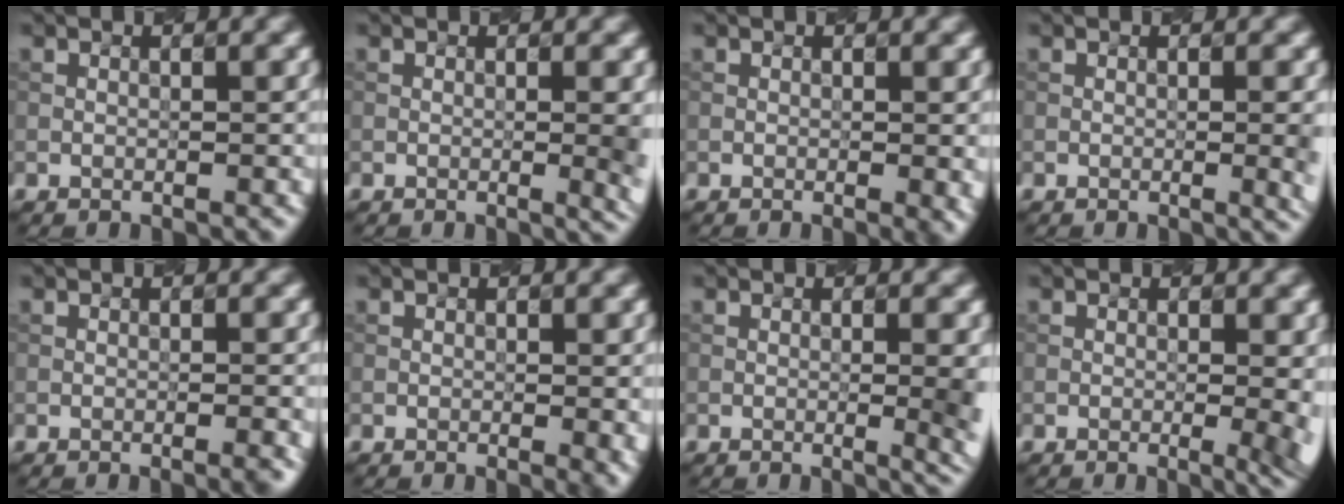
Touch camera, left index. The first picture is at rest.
{"total": 4.0, "force": [-0.4, 1.6, 3.7], "torque": [-0.029, 0.012, 0.001]}
{"total": 2.0, "force": [-0.4, 0.6, 1.8], "torque": [-0.016, 0.010, 0.001]}
{"total": 3.7, "force": [-0.3, 1.5, 3.3], "torque": [-0.021, 0.018, -0.002]}
{"total": 1.9, "force": [-0.6, 0.7, 1.7], "torque": [-0.005, 0.016, -0.007]}
{"total": 2.4, "force": [-0.5, 0.7, 2.2], "torque": [-0.021, 0.009, 0.003]}
{"total": 4.8, "force": [-0.4, 2.0, 4.3], "torque": [-0.031, 0.013, 0.001]}
{"total": 8.2, "force": [-0.1, 4.3, 7.1], "torque": [-0.040, 0.032, 0.002]}